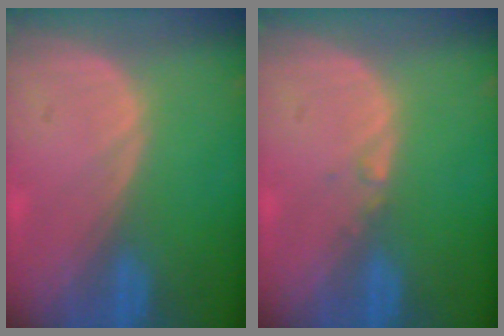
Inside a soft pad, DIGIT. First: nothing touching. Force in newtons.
{"total": 0.6, "press": 0.6, "slide": 0.2}